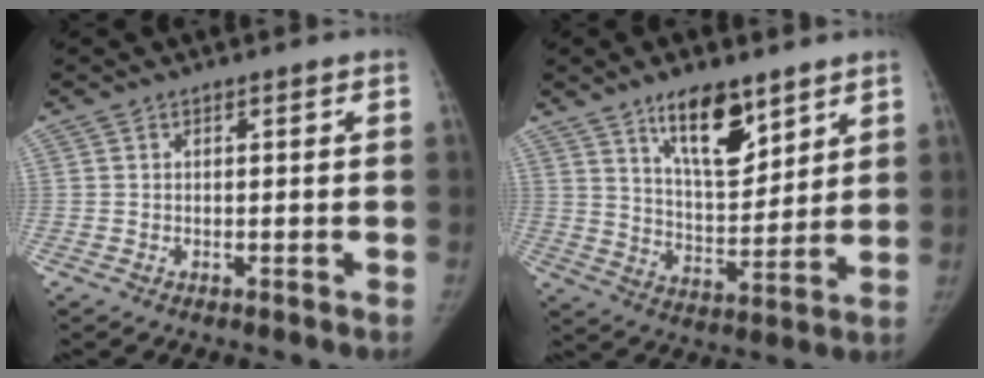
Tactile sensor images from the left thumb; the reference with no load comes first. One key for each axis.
{"total": 12.6, "fx": 8.0, "fy": 5.1, "fz": 8.3, "tx": -0.108, "ty": -0.056, "tz": 0.142}